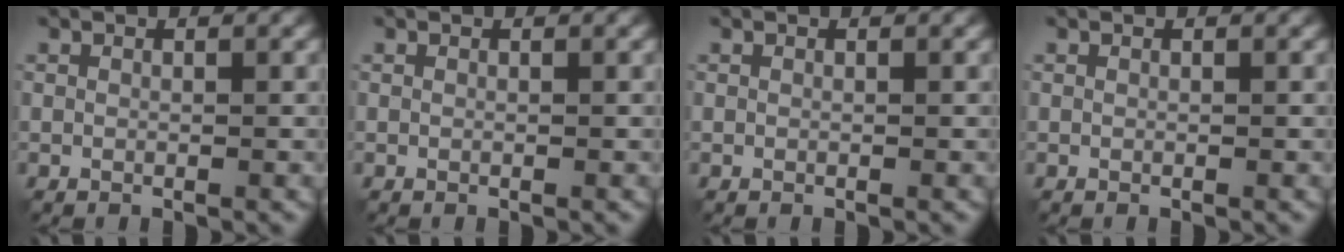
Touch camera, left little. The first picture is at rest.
{"total": 0.0}
{"total": 0.0}
{"total": 0.0}